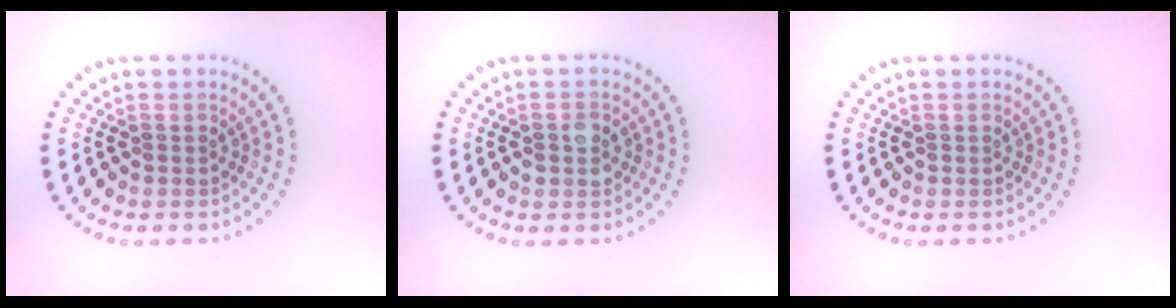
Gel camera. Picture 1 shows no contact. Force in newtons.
{"total": 2.3, "press": 2.3, "slide": 0.1}
{"total": 0.0}